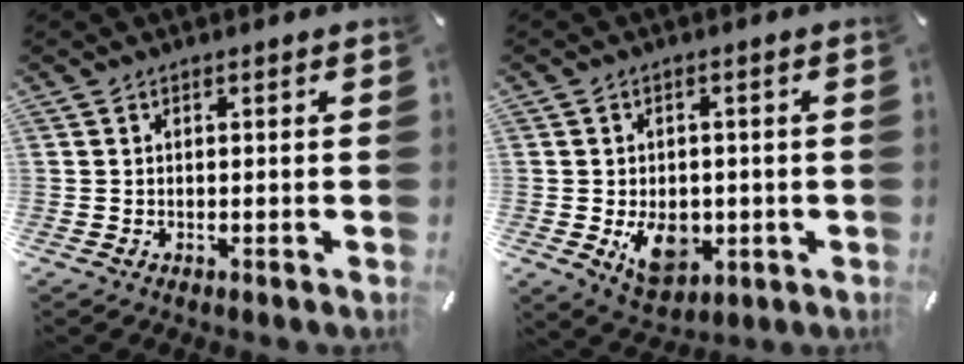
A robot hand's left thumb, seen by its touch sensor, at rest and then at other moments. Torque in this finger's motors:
{"motor_torque": [0.86, 1.01, 0.23, 0.22, 0.08]}